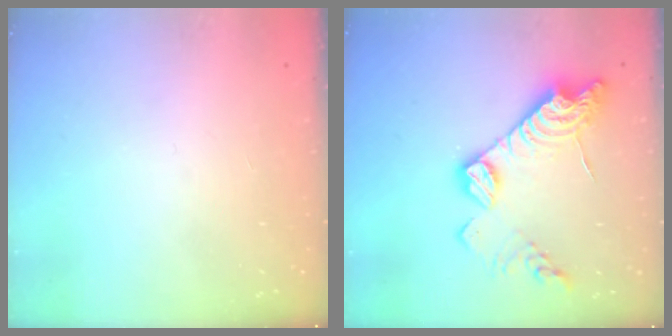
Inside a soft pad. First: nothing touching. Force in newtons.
{"total": 17.2, "press": 17.1, "slide": 1.2}